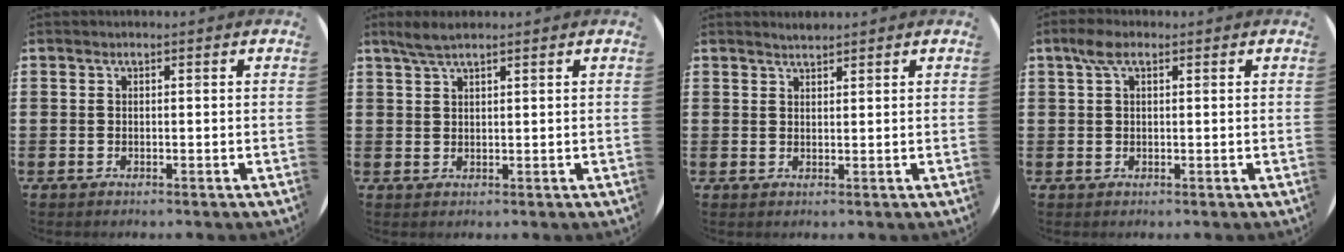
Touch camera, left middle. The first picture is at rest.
{"total": 2.9, "force": [2.2, 0.5, 1.8], "torque": [-0.038, 0.006, 0.040]}
{"total": 1.4, "force": [1.4, 0.1, 0.0], "torque": [-0.001, 0.000, 0.027]}
{"total": 2.9, "force": [1.4, 1.3, 2.2], "torque": [-0.047, 0.009, 0.024]}